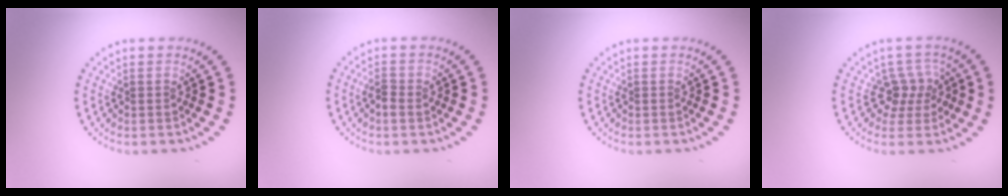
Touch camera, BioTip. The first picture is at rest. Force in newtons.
{"total": 1.3, "press": 1.3, "slide": 0.1}
{"total": 0.0}
{"total": 2.5, "press": 1.9, "slide": 1.7}